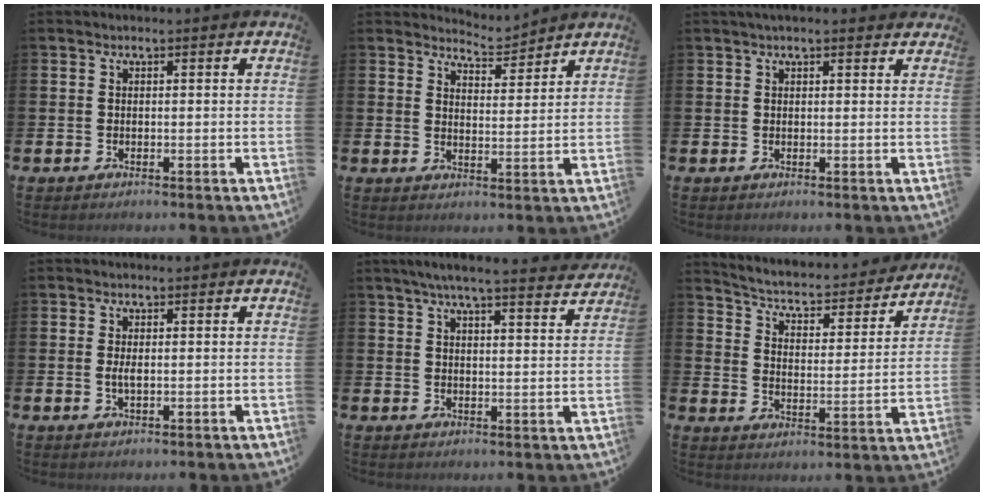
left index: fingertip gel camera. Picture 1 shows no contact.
{"total": 5.0, "force": [5.0, 0.5, -0.1], "torque": [0.001, -0.032, 0.089]}
{"total": 1.6, "force": [1.5, 0.3, 0.5], "torque": [-0.010, 0.001, 0.026]}
{"total": 1.4, "force": [0.1, 0.5, 1.3], "torque": [-0.021, 0.000, -0.001]}
{"total": 5.9, "force": [5.5, 0.0, 2.1], "torque": [-0.041, -0.027, 0.093]}
{"total": 4.6, "force": [4.2, 1.3, 1.4], "torque": [-0.053, -0.038, 0.061]}